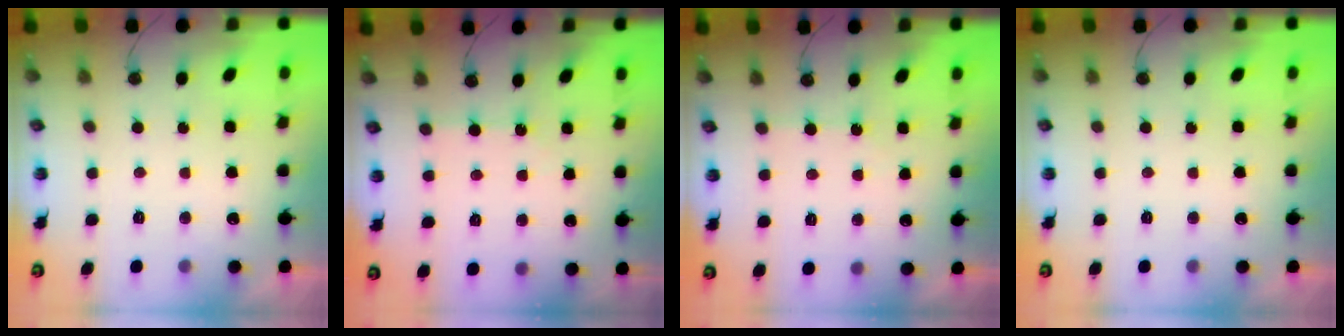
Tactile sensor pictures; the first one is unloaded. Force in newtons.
{"total": 2.2, "press": 2.2, "slide": 0.3}
{"total": 1.9, "press": 1.8, "slide": 0.4}
{"total": 0.0}